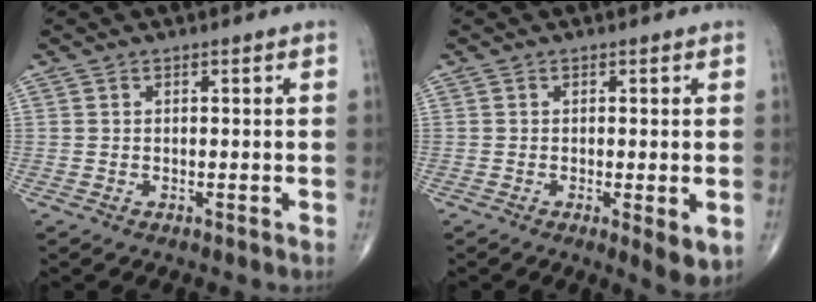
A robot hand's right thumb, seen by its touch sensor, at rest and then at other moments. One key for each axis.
{"total": 4.4, "fx": -0.8, "fy": 1.1, "fz": 4.2, "tx": -0.066, "ty": -0.016, "tz": -0.014}